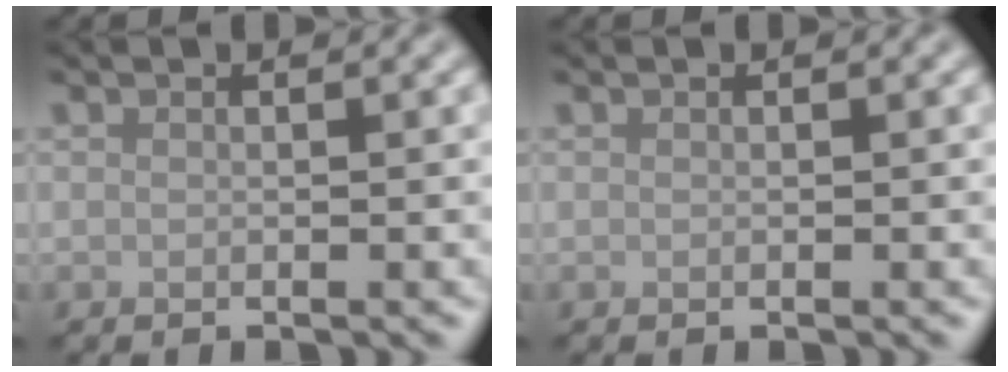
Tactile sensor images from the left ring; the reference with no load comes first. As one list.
[{"total": 0.0}]